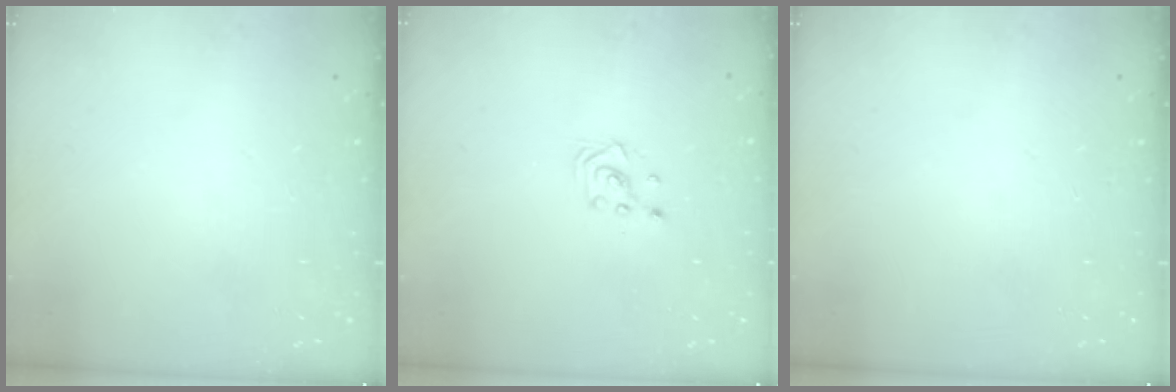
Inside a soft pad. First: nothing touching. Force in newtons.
{"total": 2.8, "press": 2.8, "slide": 0.3}
{"total": 0.0}